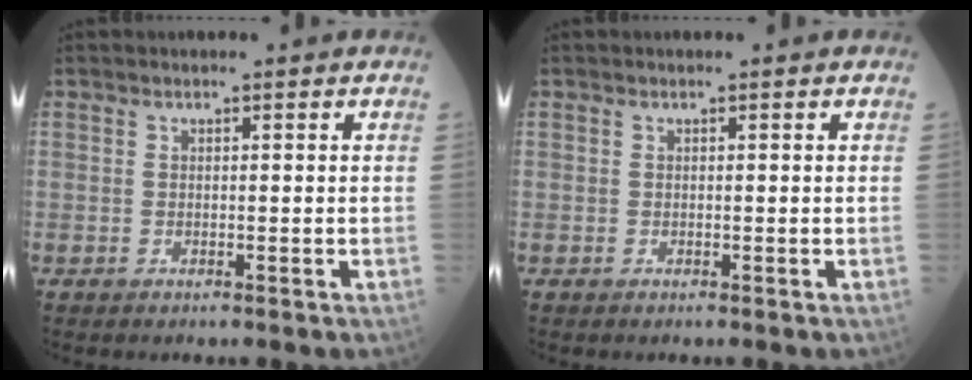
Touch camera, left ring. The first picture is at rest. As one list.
[{"total": 0.0}]